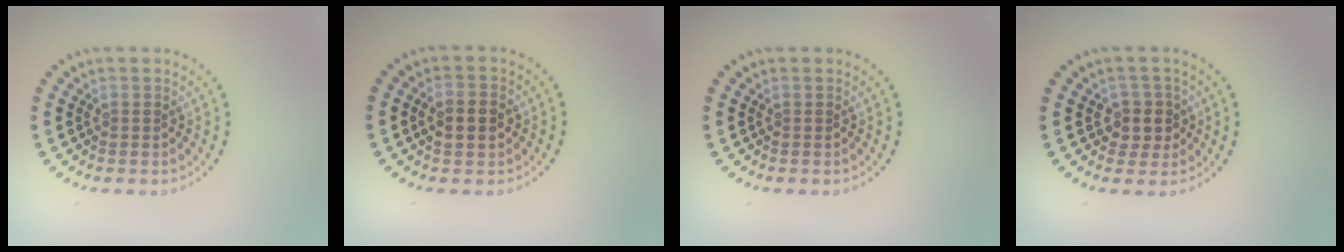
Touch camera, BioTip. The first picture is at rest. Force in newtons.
{"total": 2.6, "press": 2.6, "slide": 0.2}
{"total": 0.0}
{"total": 2.3, "press": 2.0, "slide": 1.0}